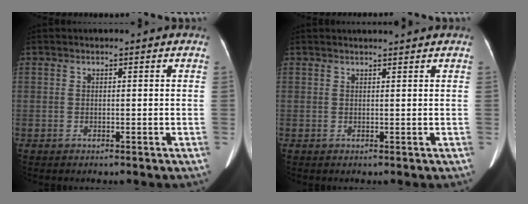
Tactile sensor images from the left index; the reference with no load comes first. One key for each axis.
{"total": 2.0, "fx": 1.9, "fy": -0.4, "fz": 0.5, "tx": -0.007, "ty": 0.010, "tz": 0.030}